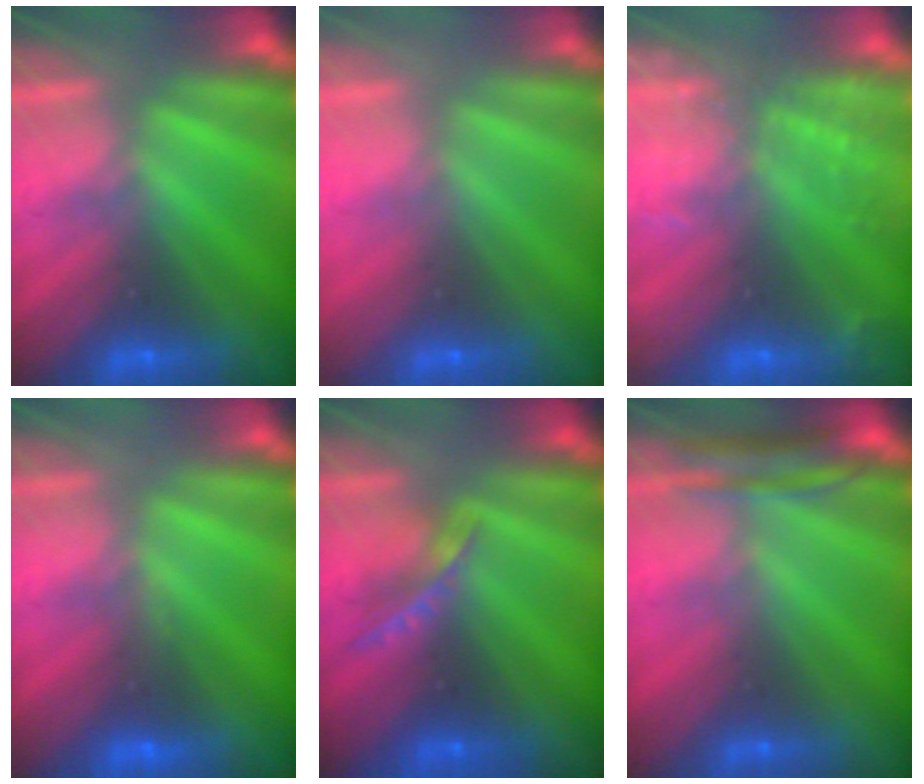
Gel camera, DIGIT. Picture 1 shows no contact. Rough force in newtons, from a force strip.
{"total": 3.6}
{"total": 7.1}
{"total": 2.9}
{"total": 4.7}
{"total": 4.4}